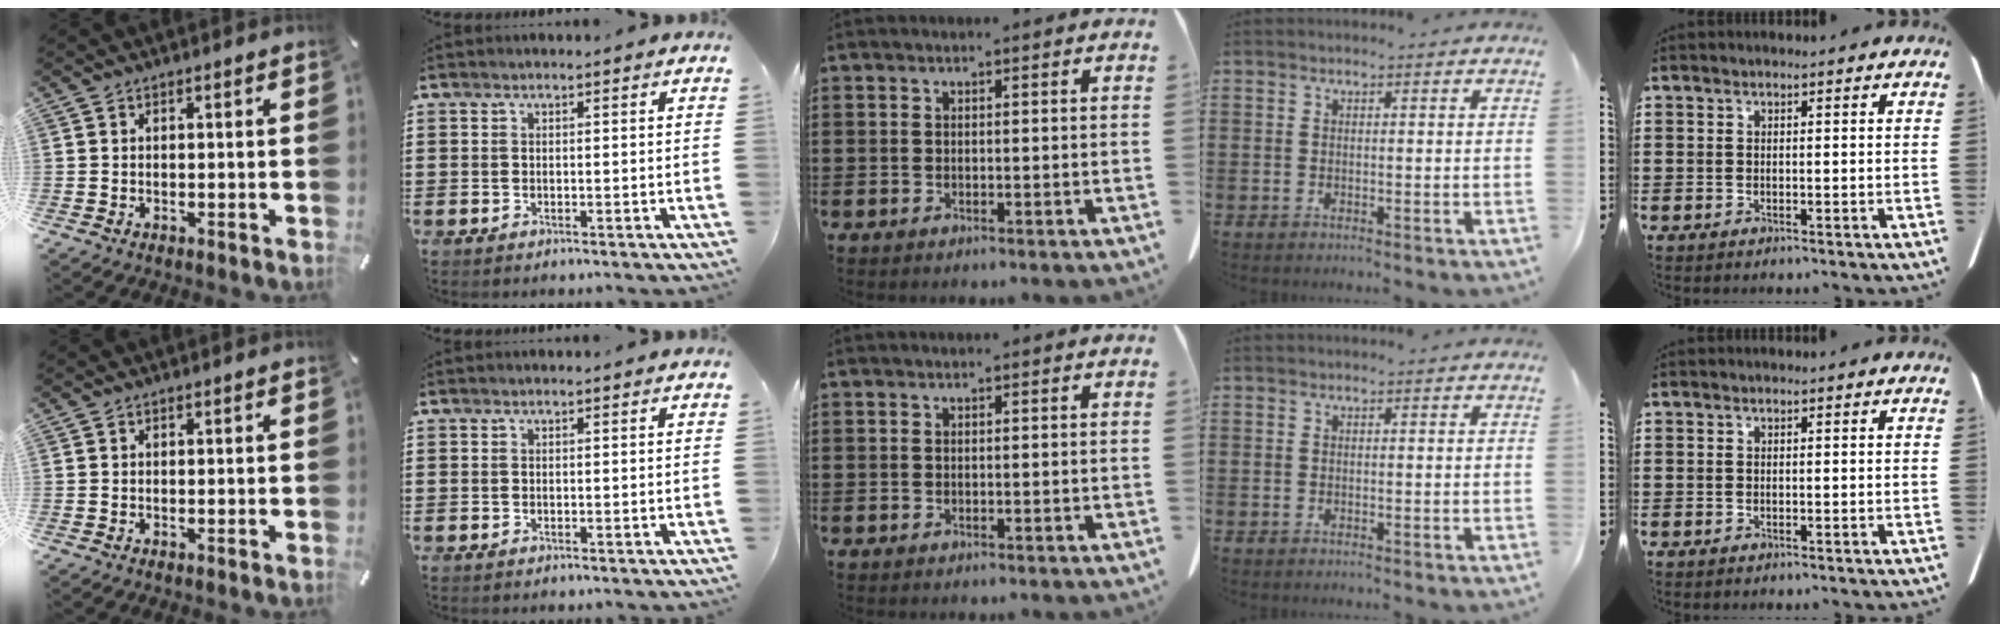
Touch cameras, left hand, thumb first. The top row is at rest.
{}